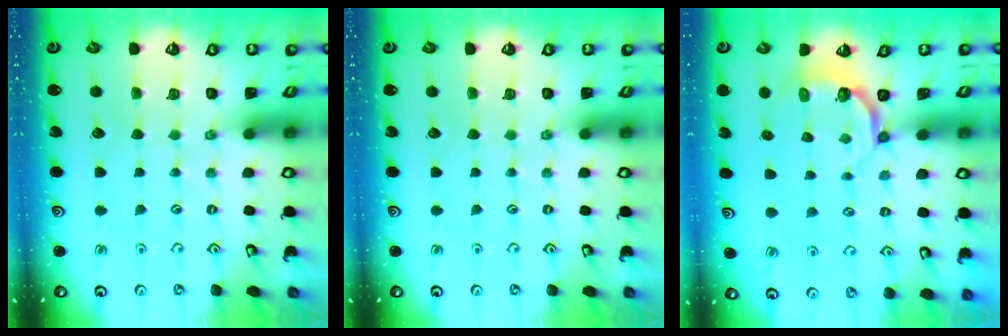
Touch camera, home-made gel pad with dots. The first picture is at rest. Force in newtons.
{"total": 0.0}
{"total": 4.8, "press": 3.7, "slide": 3.0}